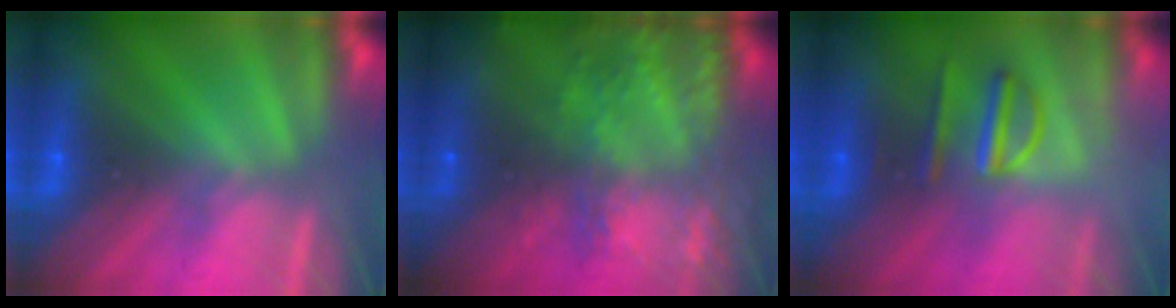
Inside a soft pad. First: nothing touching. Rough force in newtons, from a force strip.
{"total": 7.5}
{"total": 3.1}